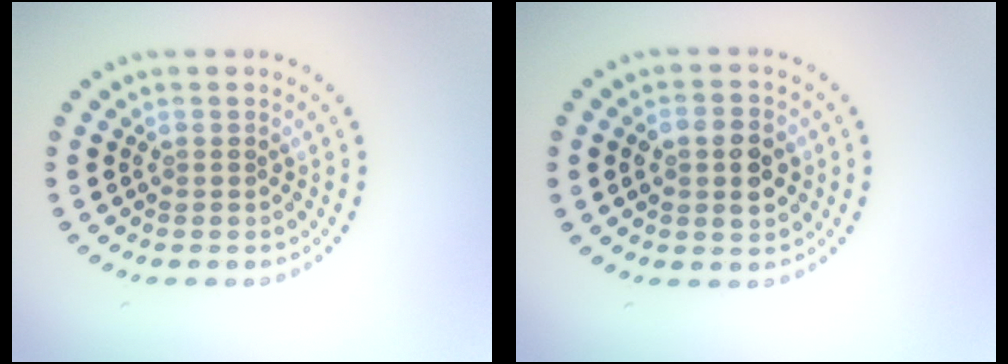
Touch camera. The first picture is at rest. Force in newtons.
{"total": 3.9, "press": 3.8, "slide": 0.3}